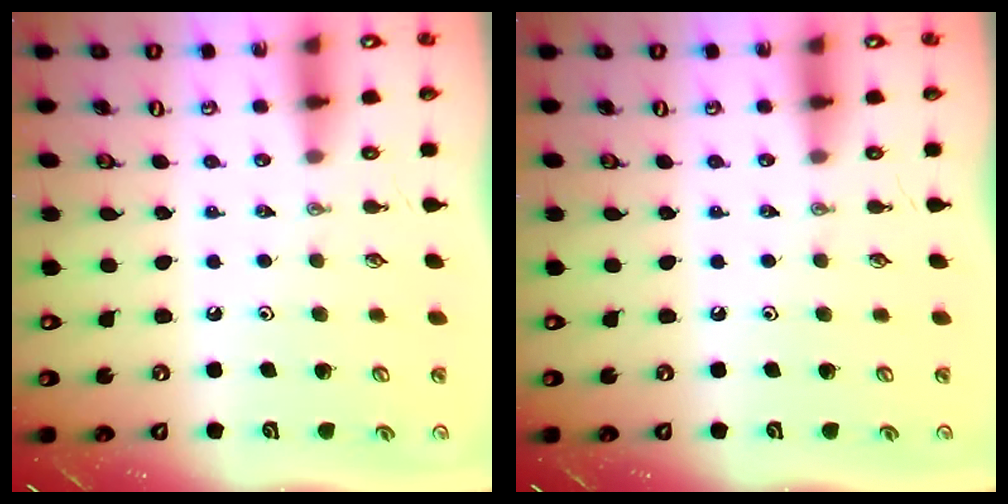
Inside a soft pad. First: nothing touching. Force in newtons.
{"total": 0.0}